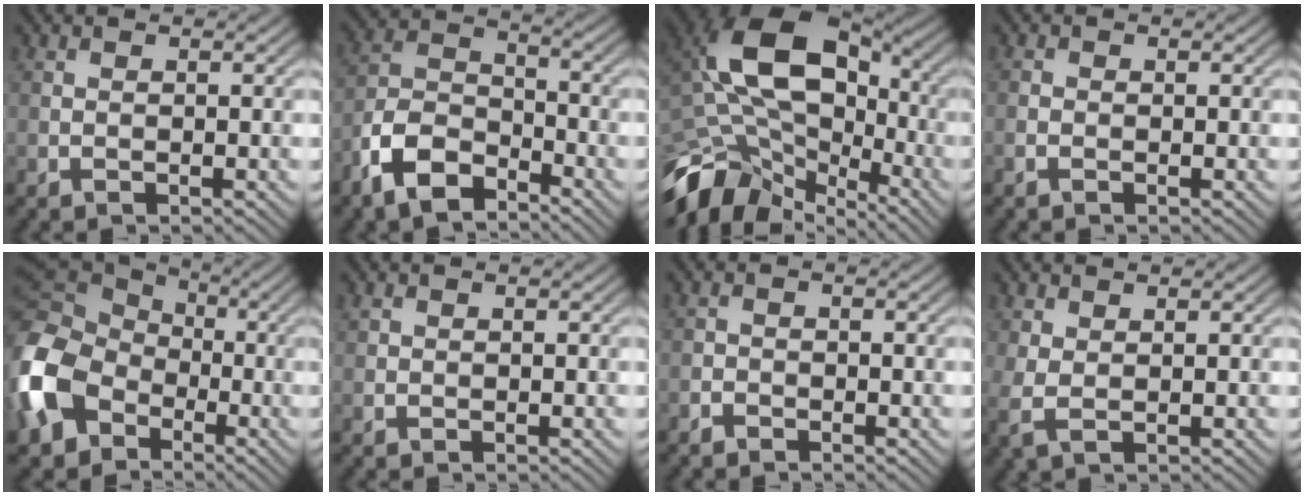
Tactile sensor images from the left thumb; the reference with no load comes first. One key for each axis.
{"total": 8.5, "fx": -5.8, "fy": 4.0, "fz": 4.8, "tx": -0.099, "ty": -0.005, "tz": -0.132}
{"total": 14.9, "fx": -4.8, "fy": 9.6, "fz": 10.3, "tx": -0.207, "ty": 0.005, "tz": -0.104}
{"total": 1.0, "fx": -0.5, "fy": 0.7, "fz": 0.5, "tx": -0.013, "ty": 0.000, "tz": -0.012}
{"total": 15.2, "fx": -4.6, "fy": 11.6, "fz": 8.6, "tx": -0.270, "ty": -0.036, "tz": -0.105}
{"total": 0.8, "fx": 0.3, "fy": 0.6, "fz": 0.3, "tx": -0.007, "ty": 0.000, "tz": 0.008}
{"total": 1.4, "fx": -1.1, "fy": 0.7, "fz": 0.3, "tx": -0.003, "ty": 0.000, "tz": -0.026}
{"total": 2.4, "fx": 0.9, "fy": 1.3, "fz": 1.9, "tx": -0.059, "ty": -0.002, "tz": 0.017}